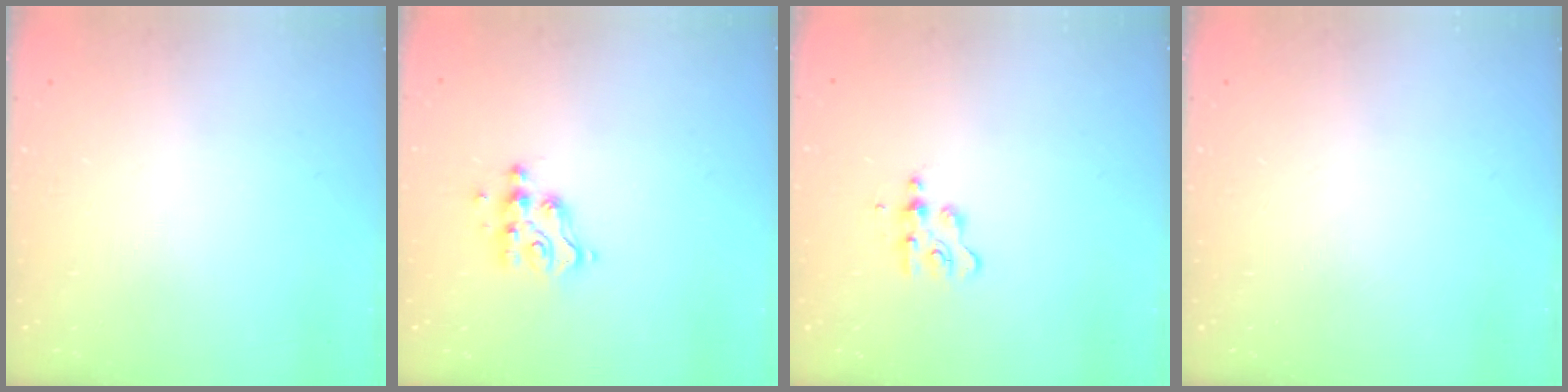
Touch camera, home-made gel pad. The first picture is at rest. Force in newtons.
{"total": 7.9, "press": 7.9, "slide": 0.4}
{"total": 6.0, "press": 5.9, "slide": 0.8}
{"total": 0.0}